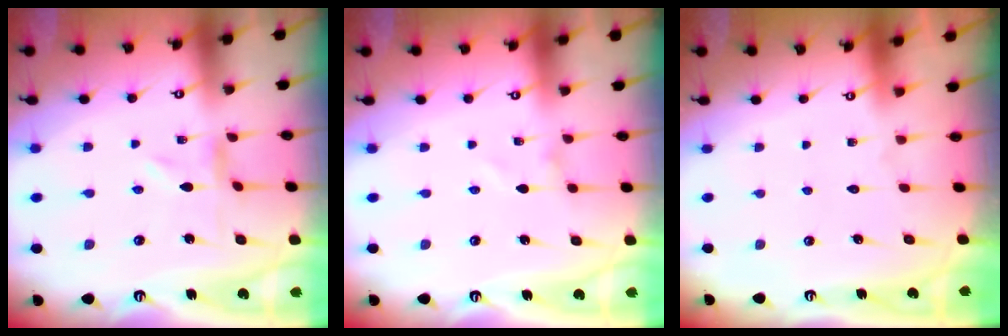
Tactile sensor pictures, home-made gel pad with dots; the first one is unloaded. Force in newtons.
{"total": 1.0, "press": 1.0, "slide": 0.0}
{"total": 1.8, "press": 1.8, "slide": 0.1}